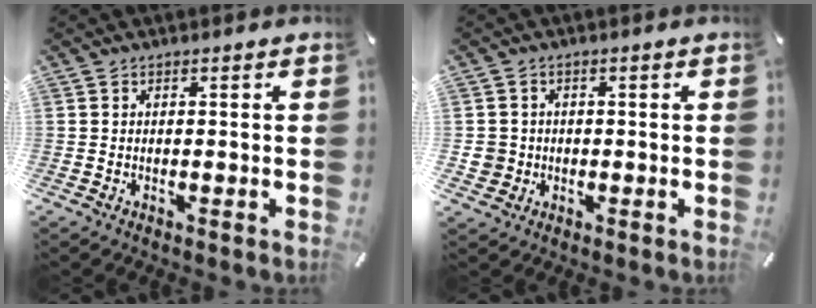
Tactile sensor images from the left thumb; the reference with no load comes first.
{"total": 4.4, "force": [-0.1, 4.3, 0.3], "torque": [-0.010, 0.006, -0.002]}